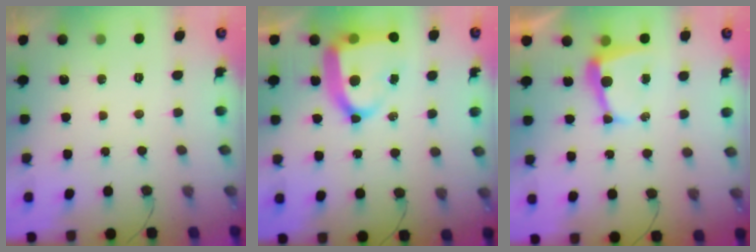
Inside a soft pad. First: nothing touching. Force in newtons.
{"total": 16.5, "press": 16.4, "slide": 1.6}
{"total": 5.8, "press": 5.8, "slide": 0.7}